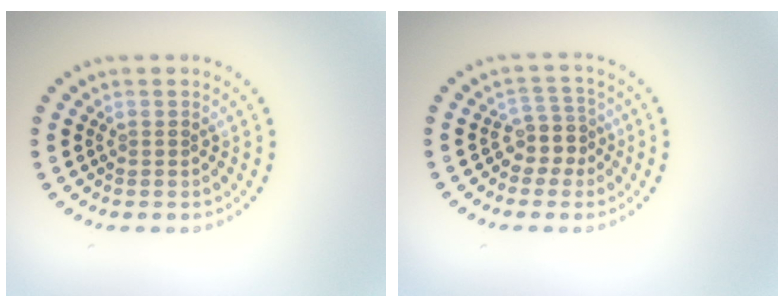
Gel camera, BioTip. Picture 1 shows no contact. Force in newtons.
{"total": 2.7, "press": 2.1, "slide": 1.6}